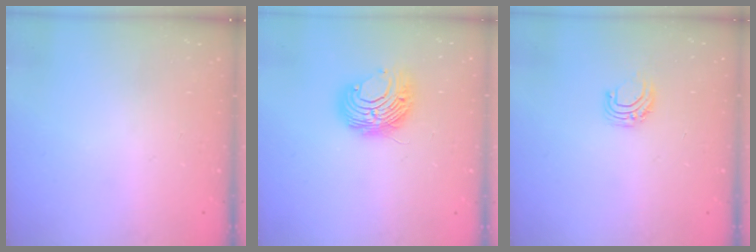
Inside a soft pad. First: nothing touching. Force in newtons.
{"total": 8.9, "press": 8.9, "slide": 0.1}
{"total": 5.8, "press": 5.8, "slide": 0.6}